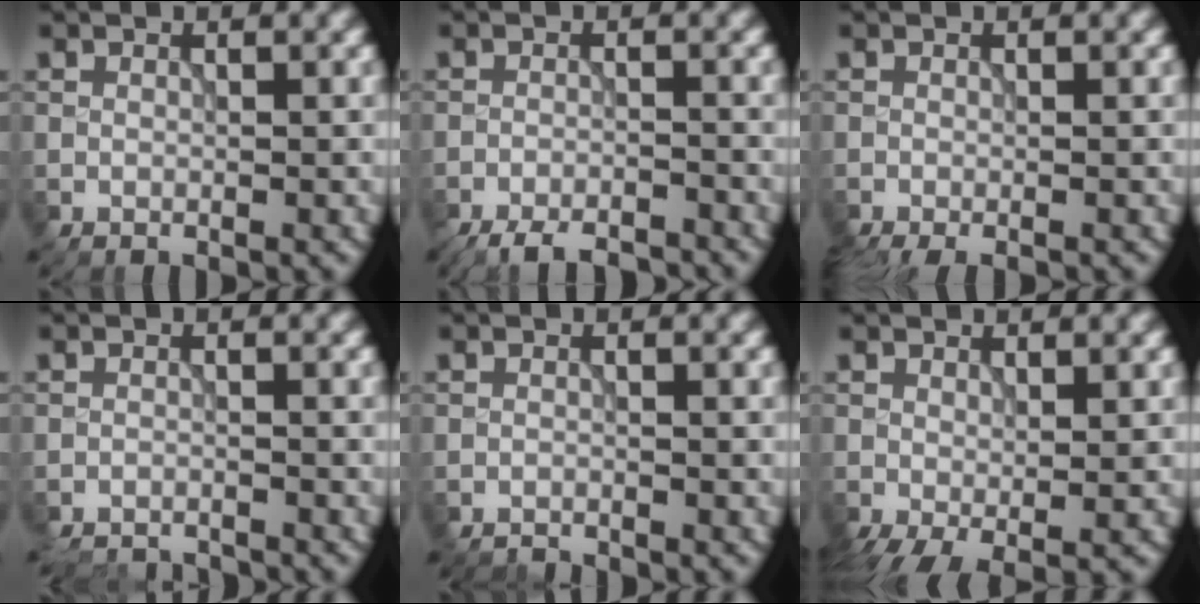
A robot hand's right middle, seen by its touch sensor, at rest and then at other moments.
{"total": 6.6, "force": [-6.0, 1.4, 2.3], "torque": [-0.036, -0.012, -0.089]}
{"total": 3.7, "force": [-2.8, 0.9, 2.2], "torque": [-0.031, -0.015, -0.044]}
{"total": 5.1, "force": [-5.0, 0.7, 0.7], "torque": [-0.015, -0.013, -0.076]}
{"total": 1.2, "force": [-1.2, 0.0, -0.1], "torque": [0.007, -0.004, -0.026]}
{"total": 2.9, "force": [-1.0, 1.2, 2.5], "torque": [-0.053, -0.012, -0.016]}